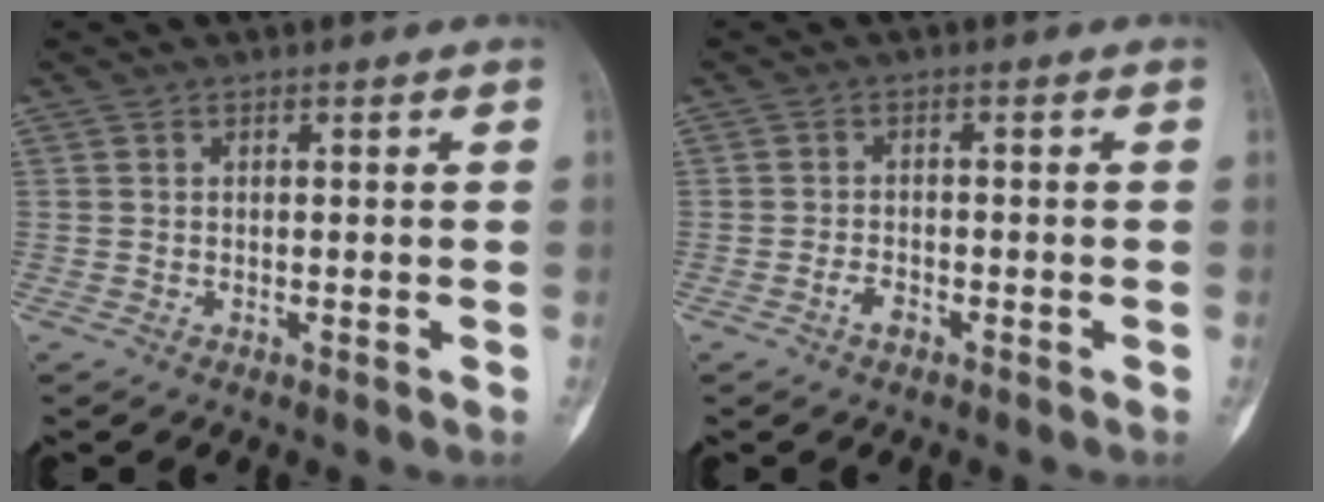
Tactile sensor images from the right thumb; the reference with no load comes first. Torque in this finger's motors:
{"motor_torque": [1.66, 1.09, 0.43, -0.62, 0.09]}